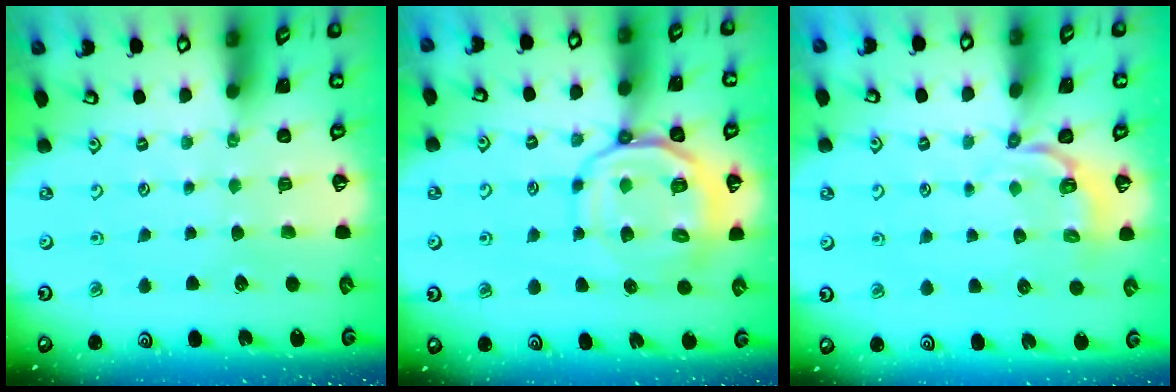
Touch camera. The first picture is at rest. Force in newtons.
{"total": 12.5, "press": 12.3, "slide": 1.9}
{"total": 3.4, "press": 2.6, "slide": 2.2}